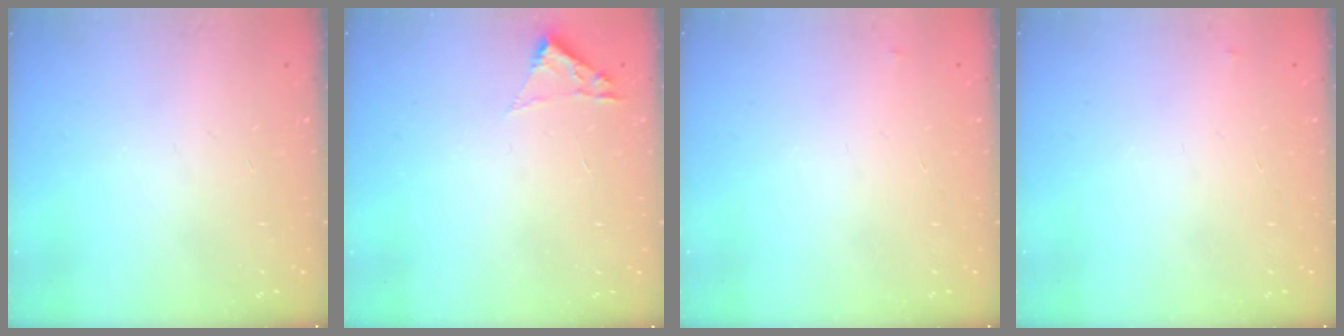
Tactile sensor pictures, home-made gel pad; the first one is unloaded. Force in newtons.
{"total": 1.8, "press": 1.8, "slide": 0.2}
{"total": 2.5, "press": 2.5, "slide": 0.4}
{"total": 2.5, "press": 2.5, "slide": 0.4}